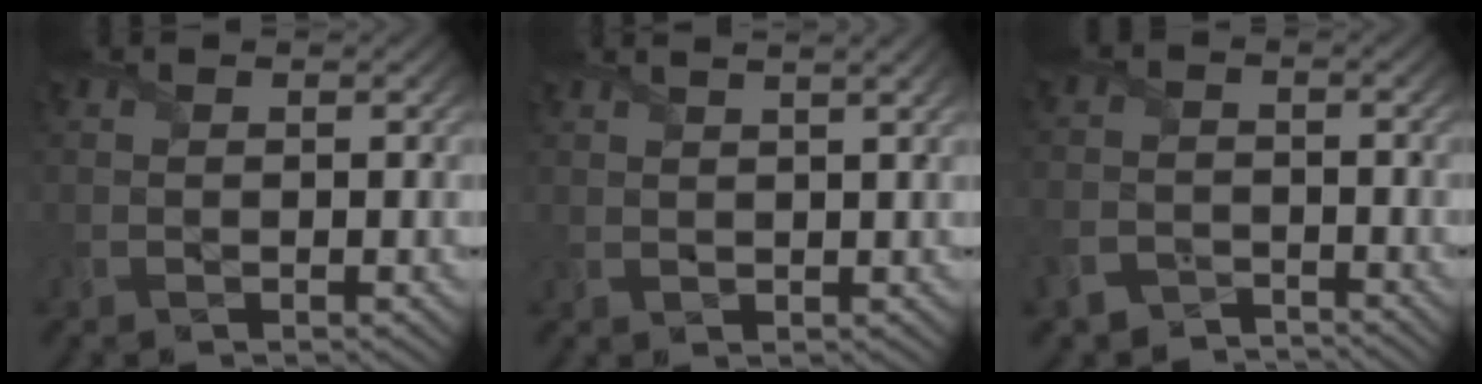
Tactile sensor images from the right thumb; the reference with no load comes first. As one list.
[{"total": 2.1, "force": [1.7, -0.1, 1.2], "torque": [-0.023, 0.005, 0.031]}, {"total": 4.4, "force": [-3.7, 2.1, 1.1], "torque": [-0.031, -0.009, -0.080]}]